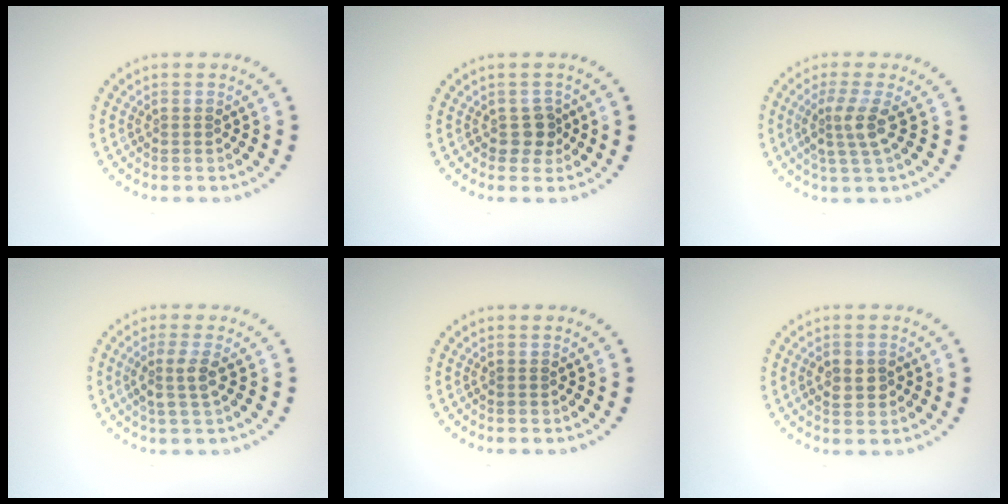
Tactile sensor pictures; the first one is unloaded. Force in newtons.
{"total": 1.7, "press": 1.5, "slide": 0.8}
{"total": 2.8, "press": 2.1, "slide": 1.8}
{"total": 2.2, "press": 1.9, "slide": 1.1}
{"total": 0.0}
{"total": 2.2, "press": 2.2, "slide": 0.1}